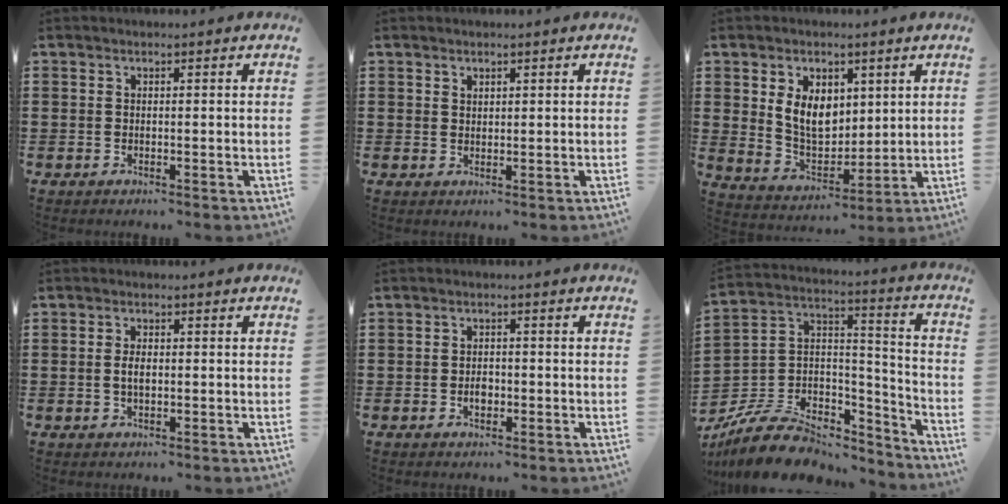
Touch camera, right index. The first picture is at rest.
{"total": 1.2, "force": [1.0, 0.6, 0.1], "torque": [-0.003, 0.003, 0.020]}
{"total": 7.4, "force": [2.3, 5.3, 4.6], "torque": [-0.105, 0.009, 0.042]}
{"total": 2.3, "force": [-0.1, 1.0, 2.0], "torque": [-0.040, 0.003, -0.003]}
{"total": 2.2, "force": [-0.6, 1.5, 1.5], "torque": [-0.021, 0.000, -0.013]}
{"total": 9.7, "force": [-7.1, 5.6, 3.7], "torque": [-0.086, 0.018, -0.132]}